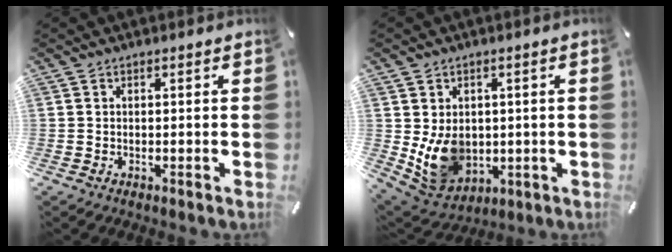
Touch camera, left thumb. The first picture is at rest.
{"total": 10.9, "force": [-0.1, 9.3, 5.8], "torque": [-0.122, -0.011, 0.004]}